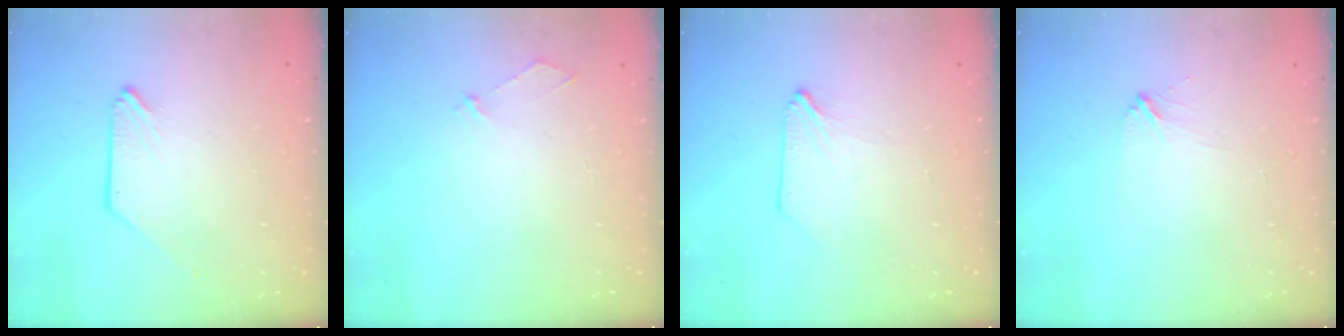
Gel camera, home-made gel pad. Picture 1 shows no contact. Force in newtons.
{"total": 3.0, "press": 3.0, "slide": 0.4}
{"total": 0.6, "press": 0.6, "slide": 0.1}
{"total": 2.1, "press": 2.1, "slide": 0.1}